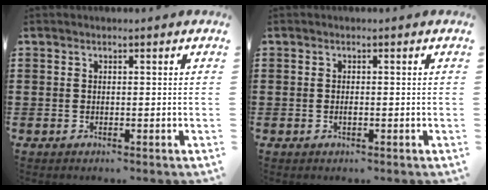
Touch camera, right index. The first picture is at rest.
{"total": 0.7, "force": [-0.2, 0.1, 0.6], "torque": [-0.013, -0.006, -0.002]}